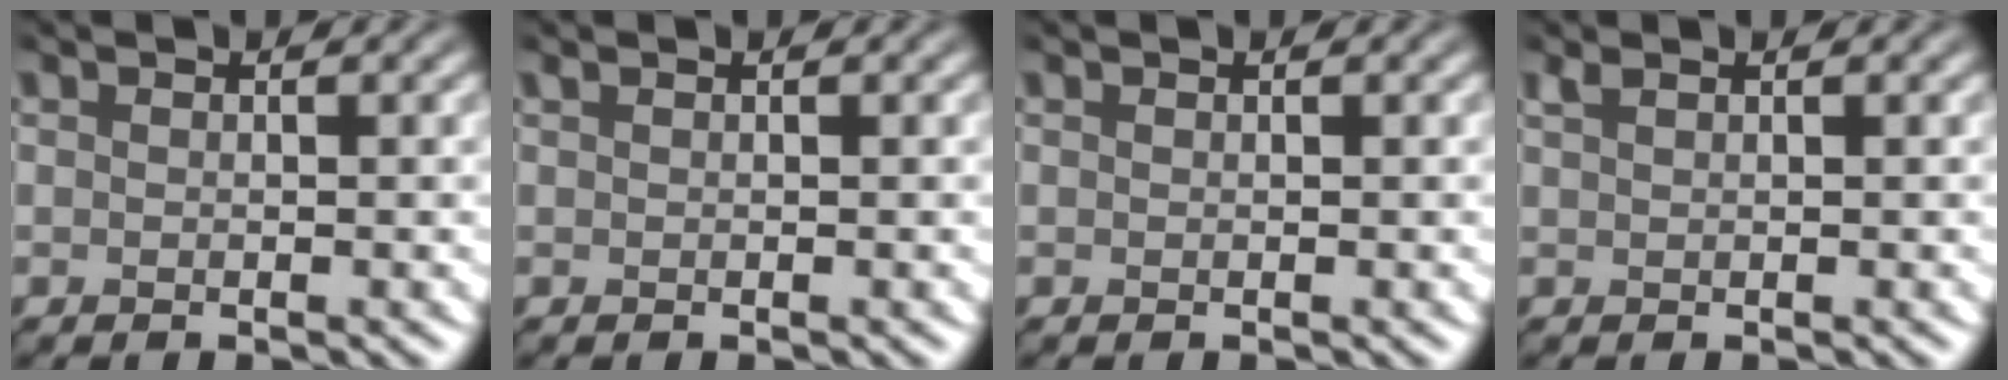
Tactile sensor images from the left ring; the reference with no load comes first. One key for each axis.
{"total": 0.0}
{"total": 0.0}
{"total": 0.8, "fx": 0.6, "fy": 0.2, "fz": 0.5, "tx": -0.012, "ty": 0.004, "tz": 0.012}